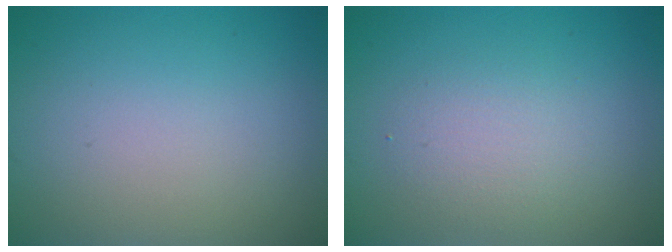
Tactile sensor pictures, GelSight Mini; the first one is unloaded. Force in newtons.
{"total": 2.3, "press": 2.3, "slide": 0.1}